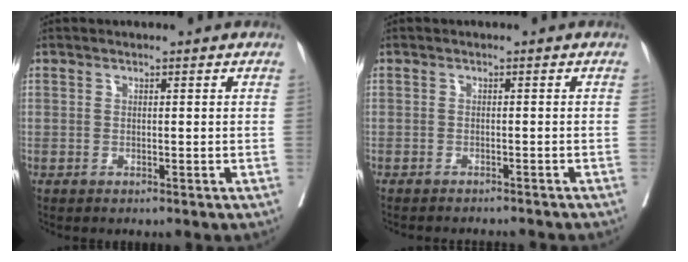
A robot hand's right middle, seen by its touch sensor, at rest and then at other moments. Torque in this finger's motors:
{"motor_torque": [0.09, -0.33, 0.06, 0.02]}